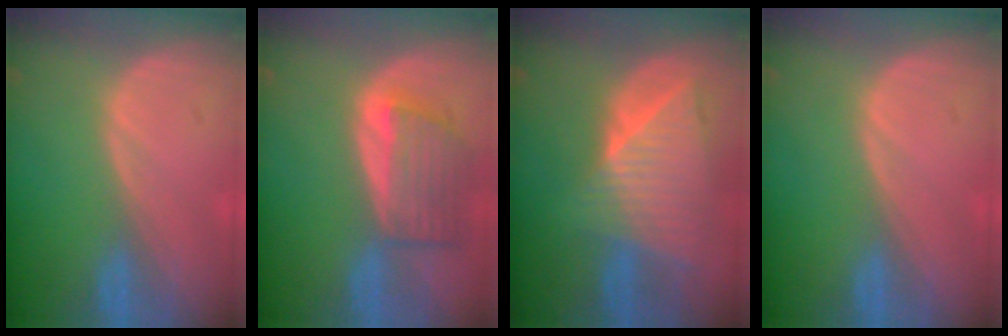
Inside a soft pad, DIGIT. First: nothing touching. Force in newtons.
{"total": 6.8, "press": 6.5, "slide": 2.2}
{"total": 9.0, "press": 8.0, "slide": 4.2}
{"total": 0.0}